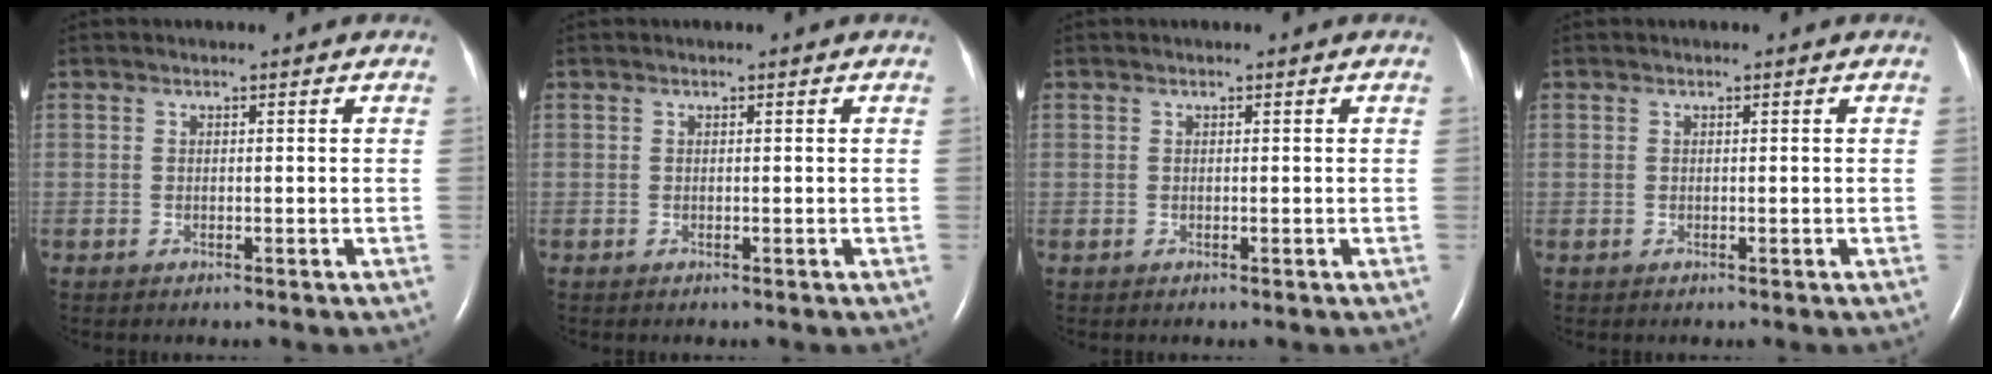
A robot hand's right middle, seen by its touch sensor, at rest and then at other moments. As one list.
[{"total": 0.0}, {"total": 0.0}, {"total": 0.0}]